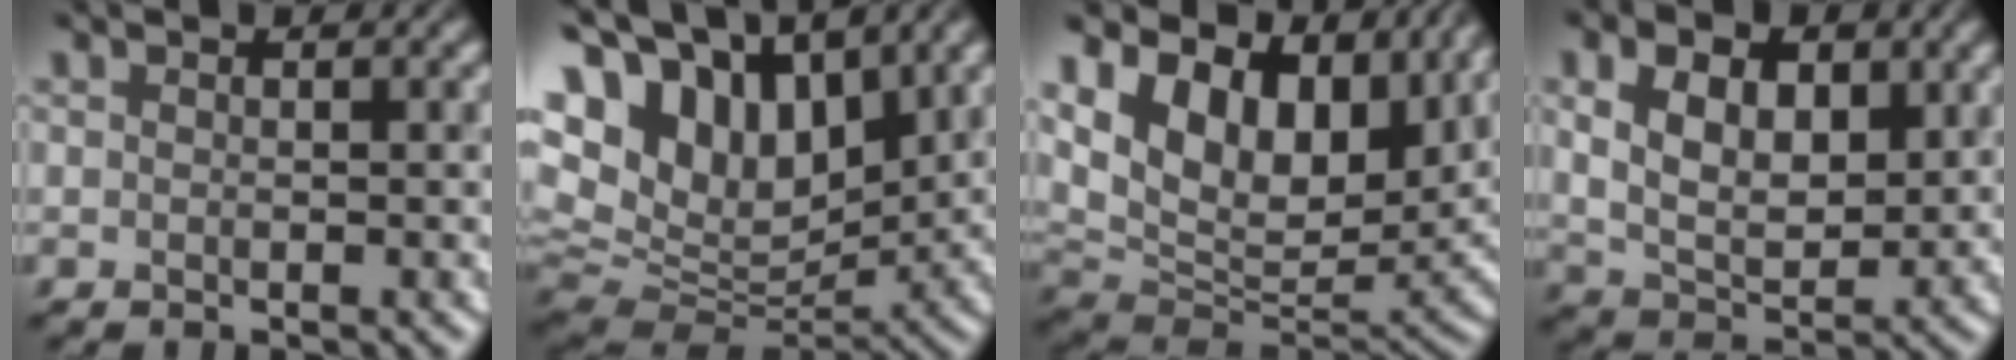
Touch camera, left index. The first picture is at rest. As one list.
[{"total": 18.4, "force": [9.5, 10.3, 11.9], "torque": [-0.252, 0.066, 0.157]}, {"total": 13.7, "force": [7.2, 8.1, 8.4], "torque": [-0.162, 0.020, 0.130]}, {"total": 6.8, "force": [2.0, 4.1, 4.9], "torque": [-0.094, -0.001, 0.034]}]